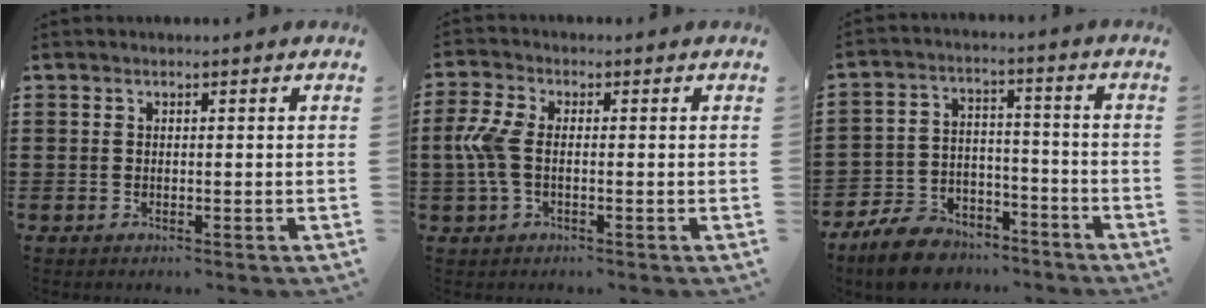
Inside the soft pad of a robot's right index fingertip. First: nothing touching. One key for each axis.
{"total": 5.9, "fx": -0.5, "fy": 2.8, "fz": 5.2, "tx": -0.136, "ty": -0.008, "tz": -0.019}
{"total": 8.6, "fx": -7.7, "fy": 3.2, "fz": 2.1, "tx": -0.051, "ty": 0.033, "tz": -0.150}